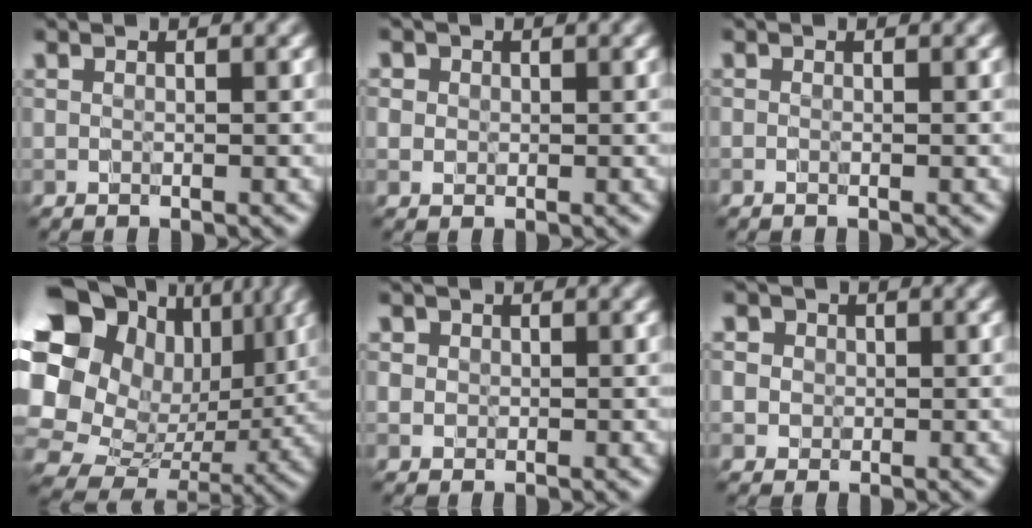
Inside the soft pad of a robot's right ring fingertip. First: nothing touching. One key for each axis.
{"total": 1.2, "fx": 0.3, "fy": 1.1, "fz": 0.2, "tx": 0.002, "ty": 0.001, "tz": 0.002}
{"total": 0.0}
{"total": 19.4, "fx": 3.5, "fy": 16.1, "fz": 10.1, "tx": -0.228, "ty": 0.011, "tz": 0.074}
{"total": 1.1, "fx": 0.2, "fy": 1.1, "fz": 0.1, "tx": 0.006, "ty": -0.001, "tz": 0.001}
{"total": 3.0, "fx": 1.1, "fy": 2.7, "fz": 0.9, "tx": 0.002, "ty": 0.012, "tz": 0.004}